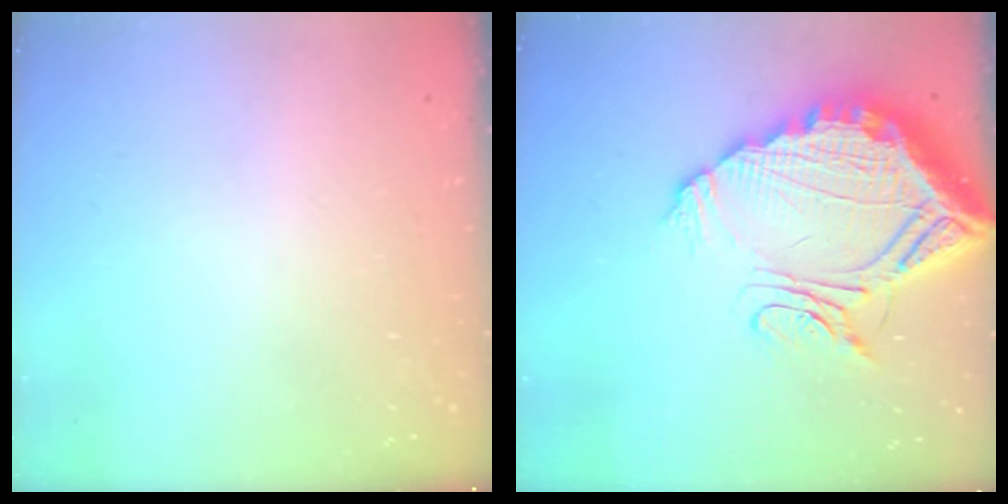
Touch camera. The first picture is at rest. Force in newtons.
{"total": 20.5, "press": 20.4, "slide": 1.9}